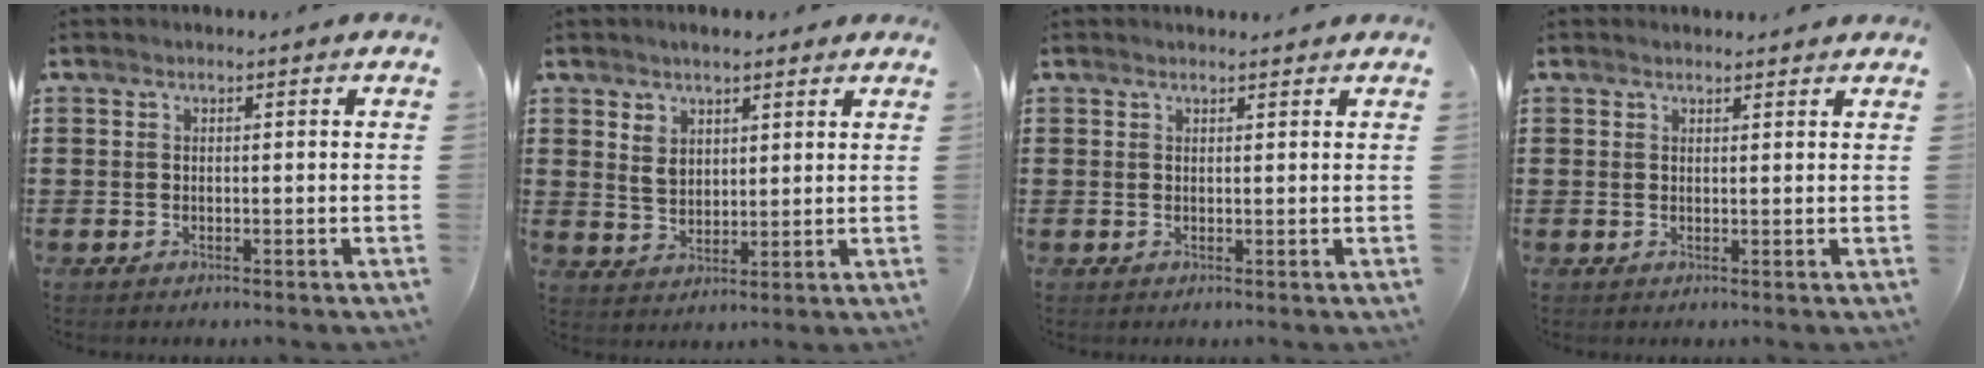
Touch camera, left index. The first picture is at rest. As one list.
[{"total": 4.3, "force": [2.9, 2.6, 1.7], "torque": [-0.045, 0.007, 0.053]}, {"total": 0.8, "force": [0.8, 0.1, 0.1], "torque": [-0.005, -0.001, 0.015]}, {"total": 1.1, "force": [1.1, 0.1, 0.2], "torque": [-0.005, -0.001, 0.022]}]